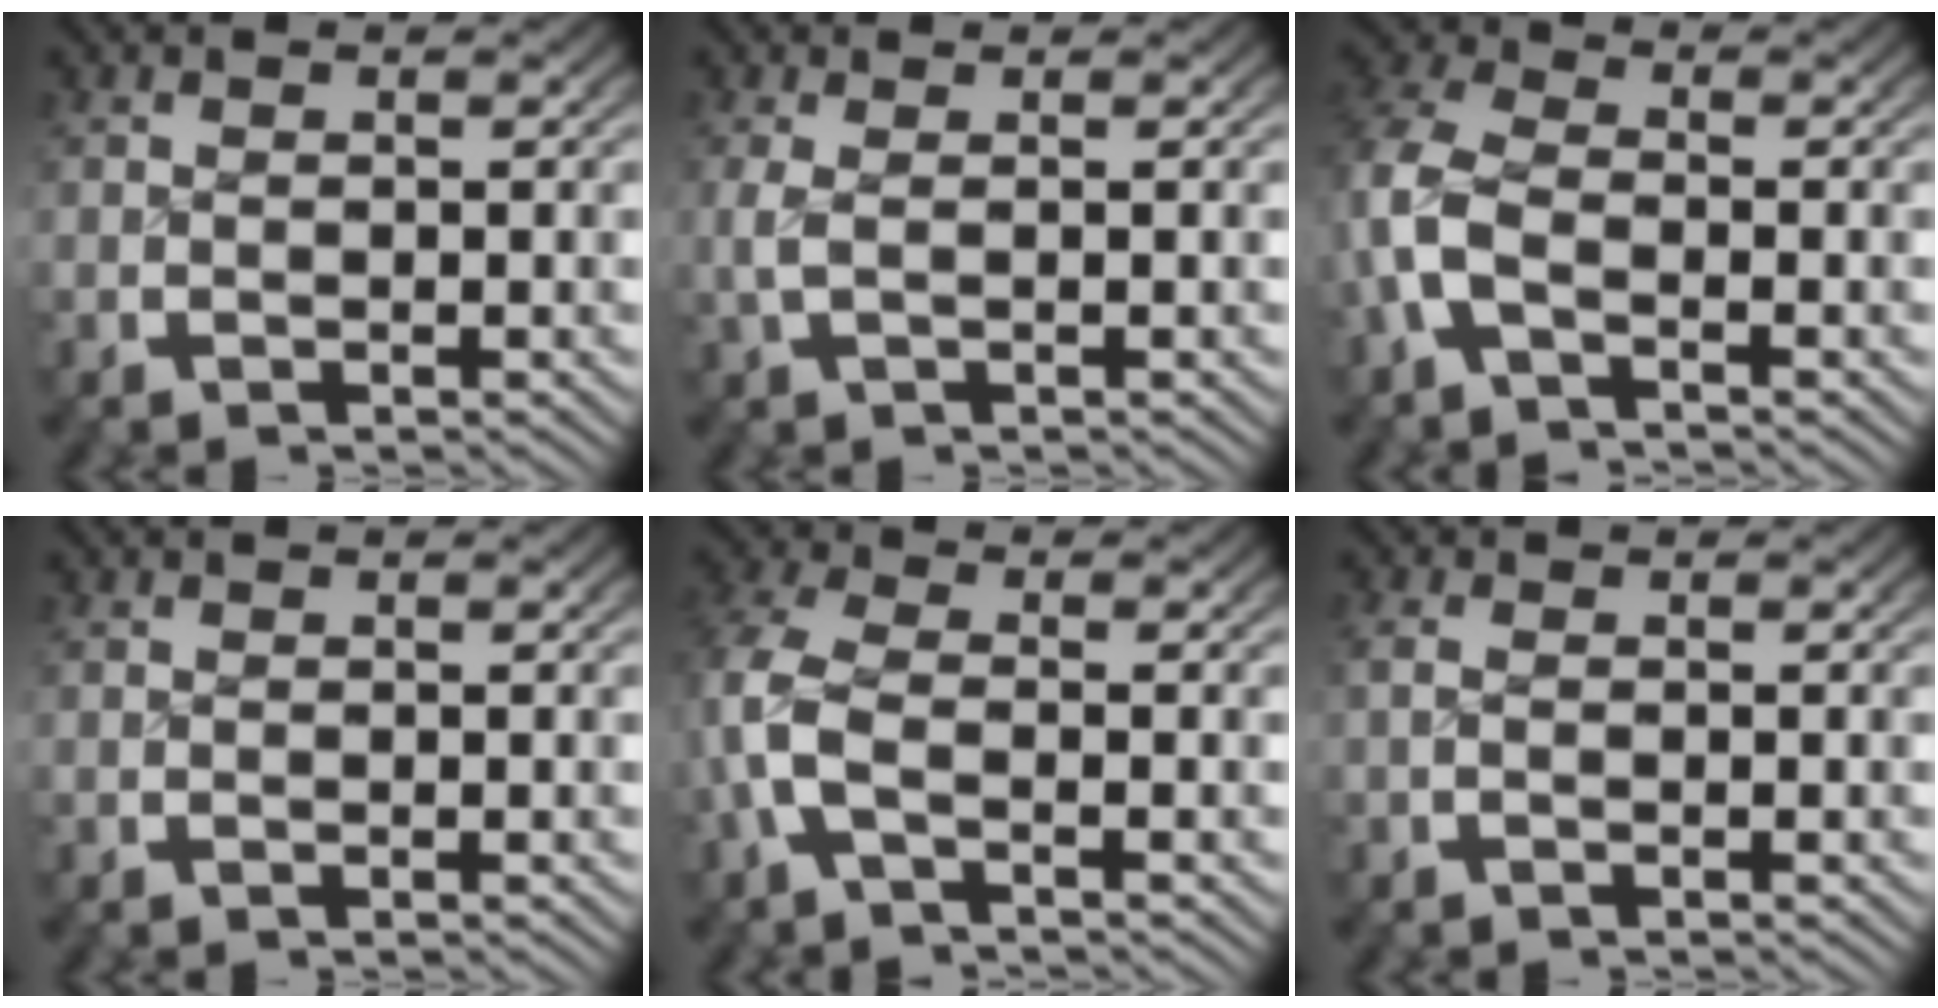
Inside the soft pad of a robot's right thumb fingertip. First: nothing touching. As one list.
[{"total": 1.8, "force": [0.2, 0.7, 1.7], "torque": [-0.052, -0.007, 0.008]}, {"total": 5.0, "force": [-0.6, 3.6, 3.4], "torque": [-0.093, -0.016, -0.011]}, {"total": 0.0}, {"total": 4.9, "force": [-0.5, 3.2, 3.7], "torque": [-0.110, -0.013, -0.005]}, {"total": 0.9, "force": [-0.2, 0.4, 0.8], "torque": [-0.023, -0.002, -0.001]}]